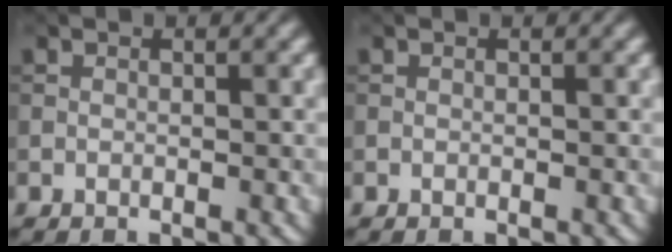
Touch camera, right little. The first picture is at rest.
{"total": 0.0}